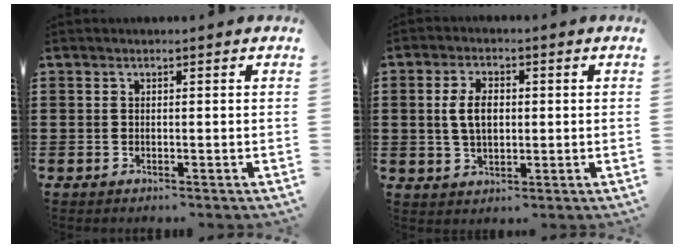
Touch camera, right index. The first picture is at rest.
{"total": 5.6, "force": [0.4, 3.1, 4.6], "torque": [-0.109, 0.006, 0.001]}